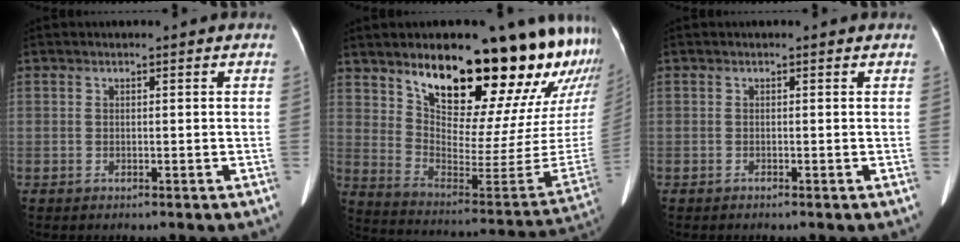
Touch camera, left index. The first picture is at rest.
{"total": 27.2, "force": [20.3, 6.2, 16.9], "torque": [-0.248, -0.092, 0.275]}
{"total": 1.8, "force": [1.5, 0.4, 0.8], "torque": [-0.014, 0.010, 0.008]}